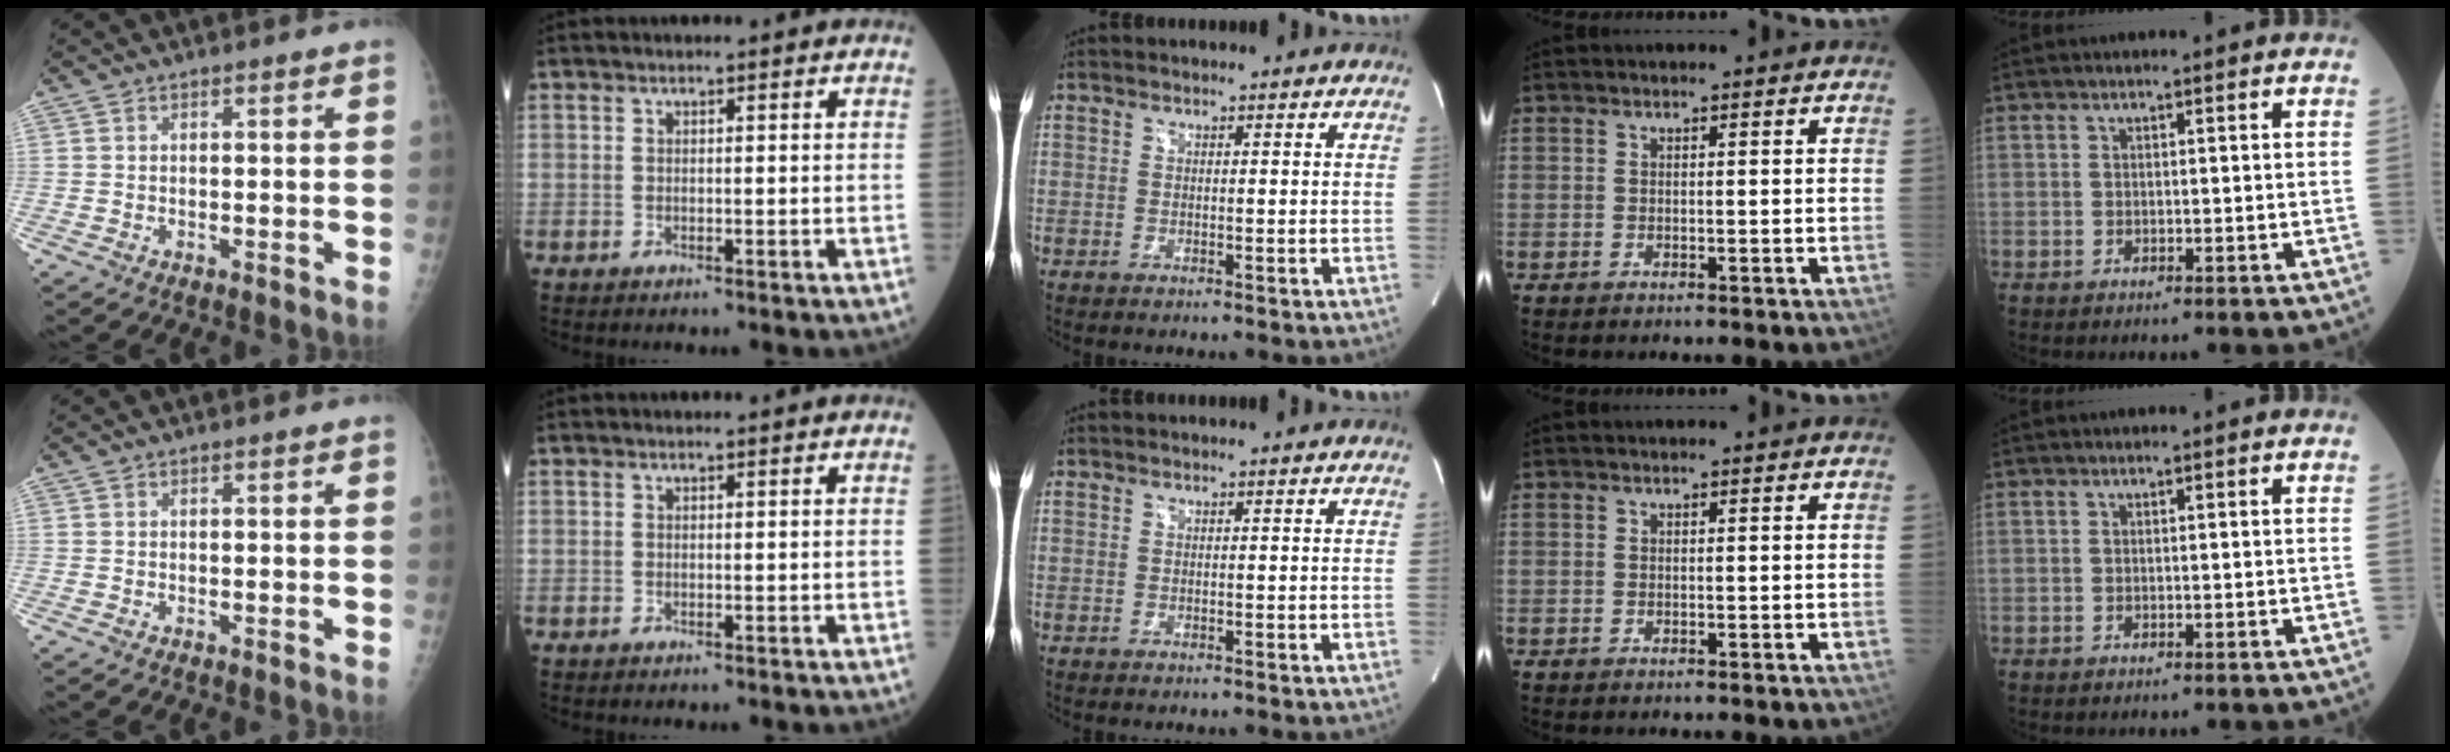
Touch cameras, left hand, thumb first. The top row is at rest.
{}